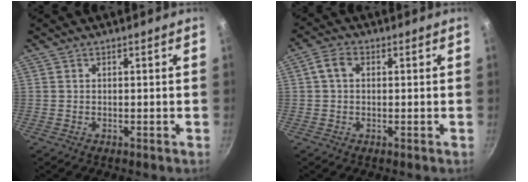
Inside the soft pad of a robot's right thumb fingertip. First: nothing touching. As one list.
[{"total": 3.5, "force": [0.6, 2.4, 2.5], "torque": [-0.050, 0.014, 0.008]}]